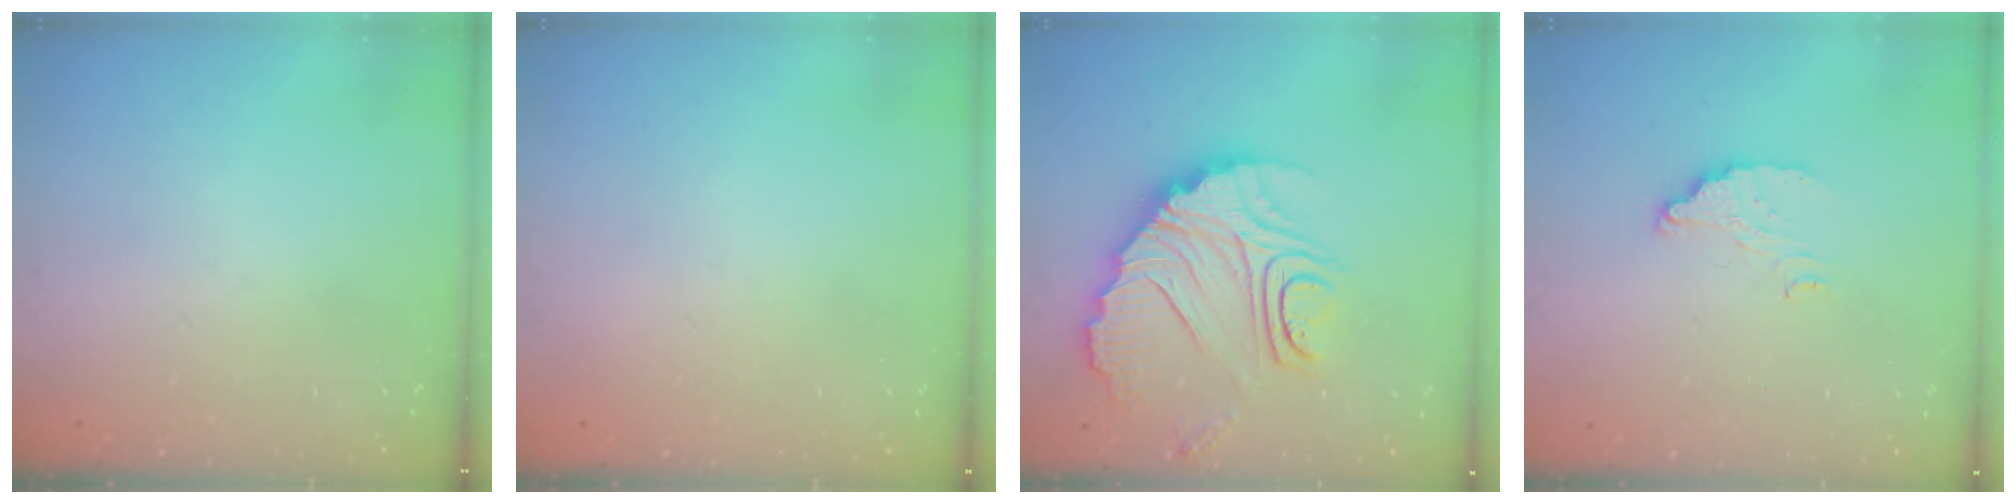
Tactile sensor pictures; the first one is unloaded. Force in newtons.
{"total": 2.3, "press": 2.3, "slide": 0.1}
{"total": 18.9, "press": 18.8, "slide": 1.9}
{"total": 4.6, "press": 4.6, "slide": 0.2}